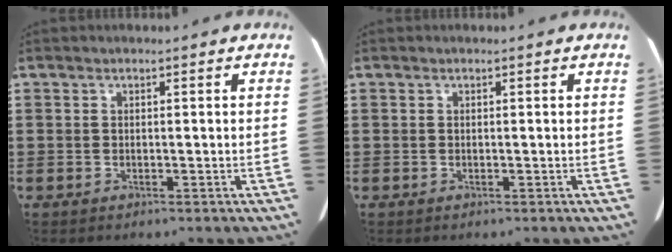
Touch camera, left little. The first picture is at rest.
{"total": 0.0}